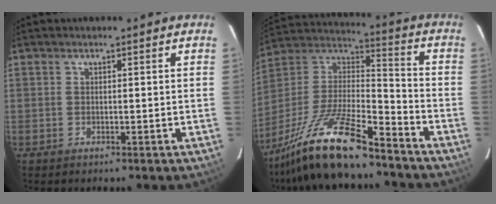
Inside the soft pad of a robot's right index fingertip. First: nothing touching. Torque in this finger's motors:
{"motor_torque": [0.97, -1.17, 0.57, 0.21]}